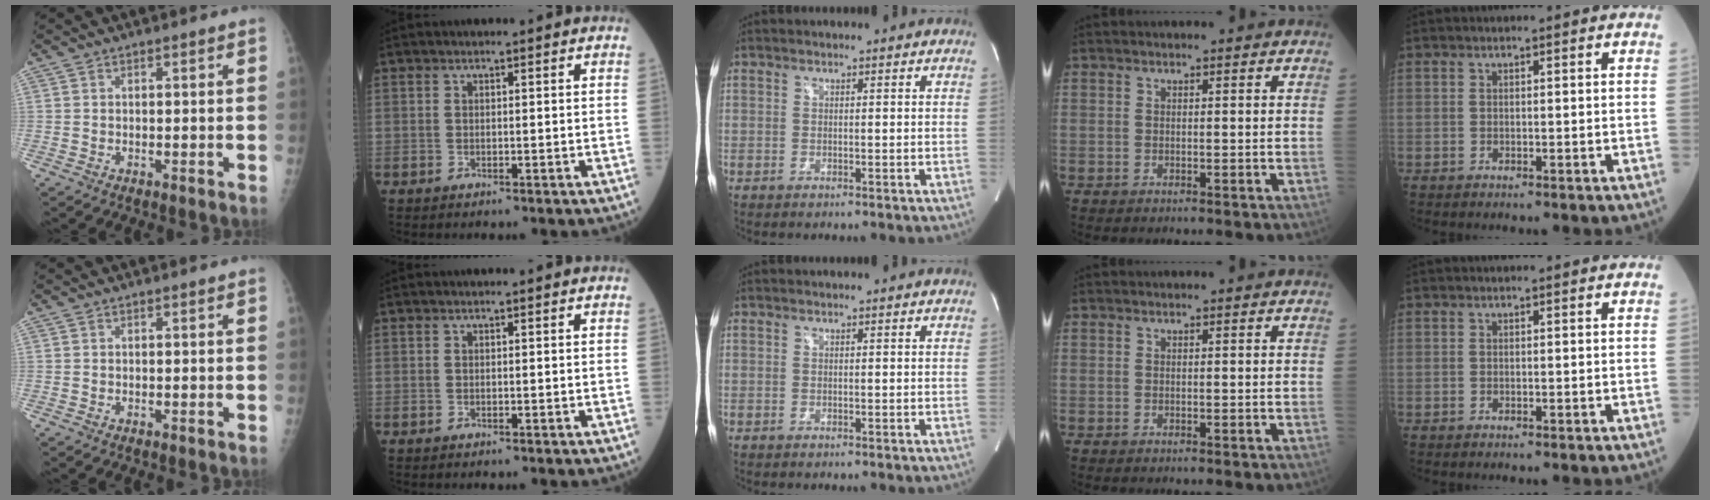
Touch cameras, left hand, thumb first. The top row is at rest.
{}